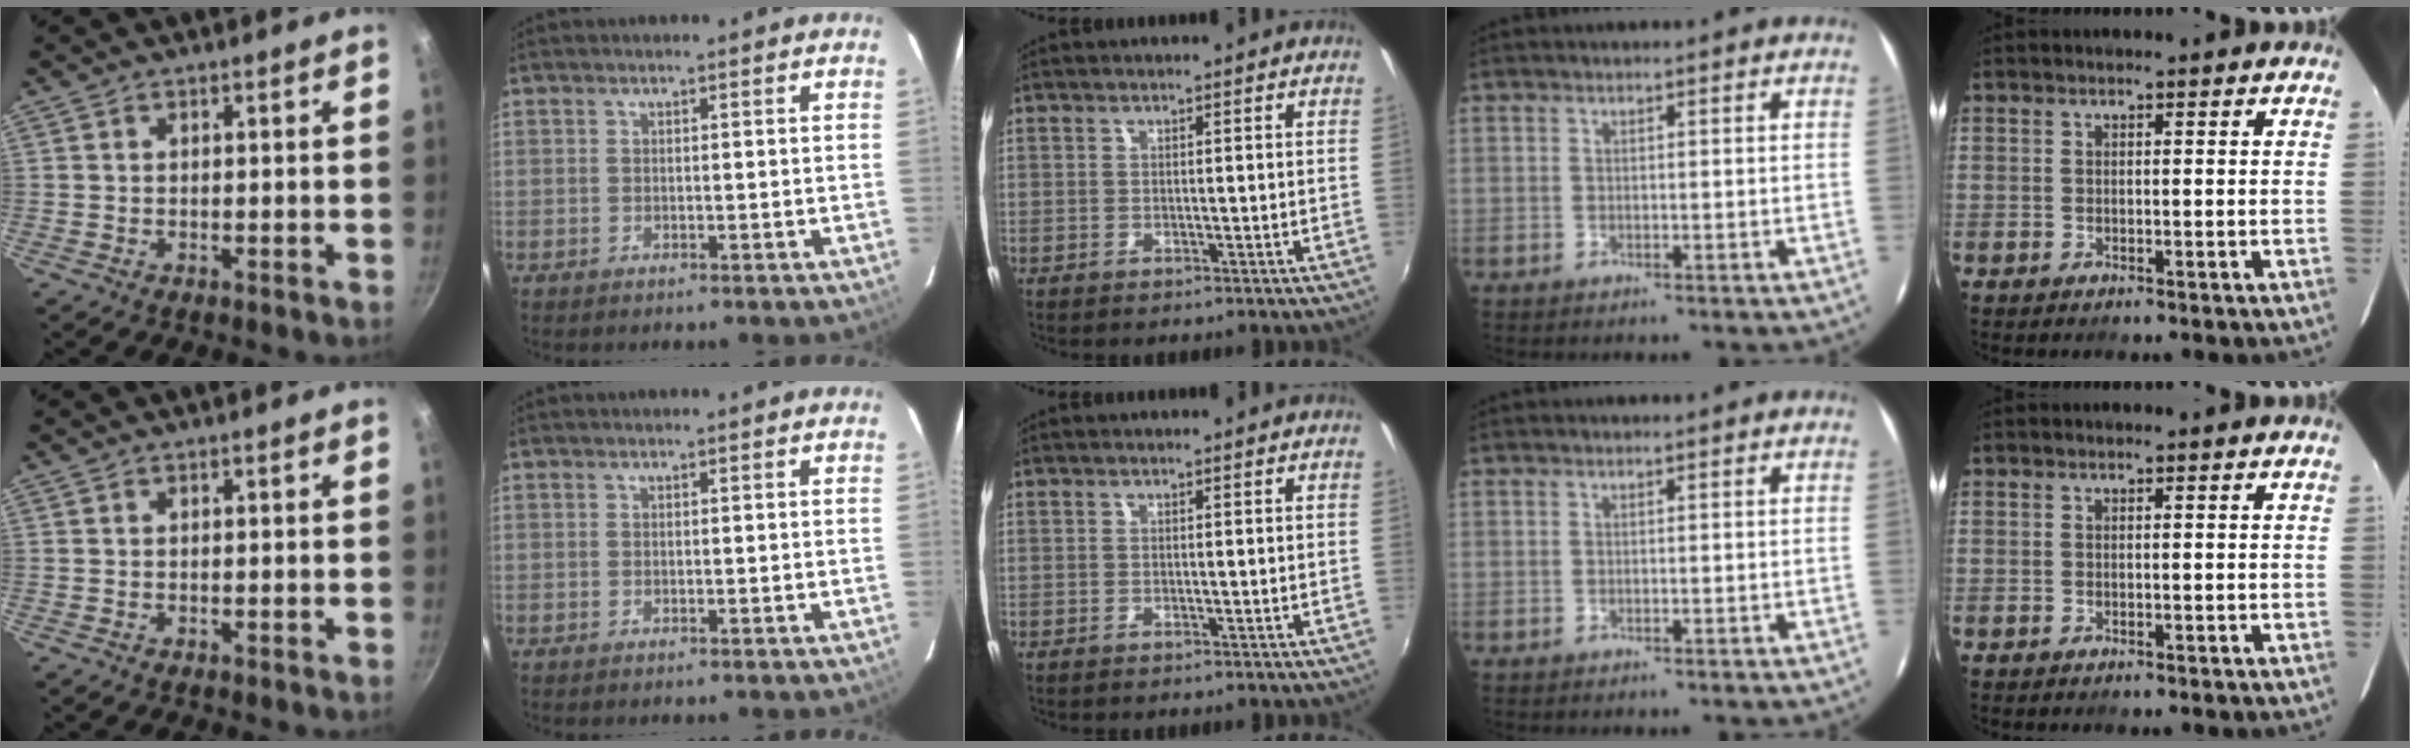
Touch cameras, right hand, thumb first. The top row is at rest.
{}